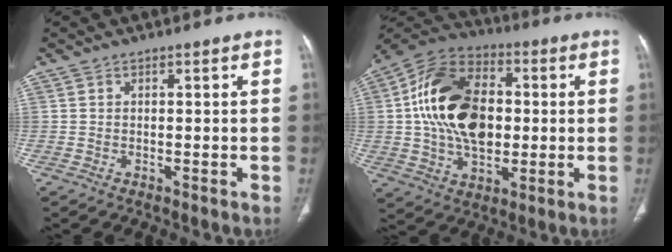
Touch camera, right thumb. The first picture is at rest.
{"total": 20.3, "force": [1.3, 13.3, 15.2], "torque": [-0.254, 0.017, 0.022]}